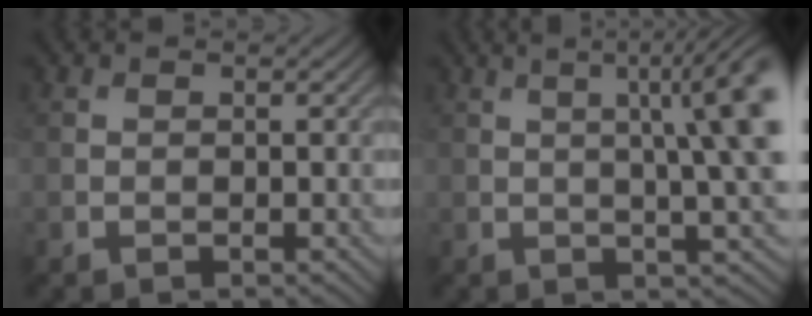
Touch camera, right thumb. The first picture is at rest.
{"total": 10.5, "force": [1.6, 2.3, 10.1], "torque": [-0.108, 0.021, 0.020]}